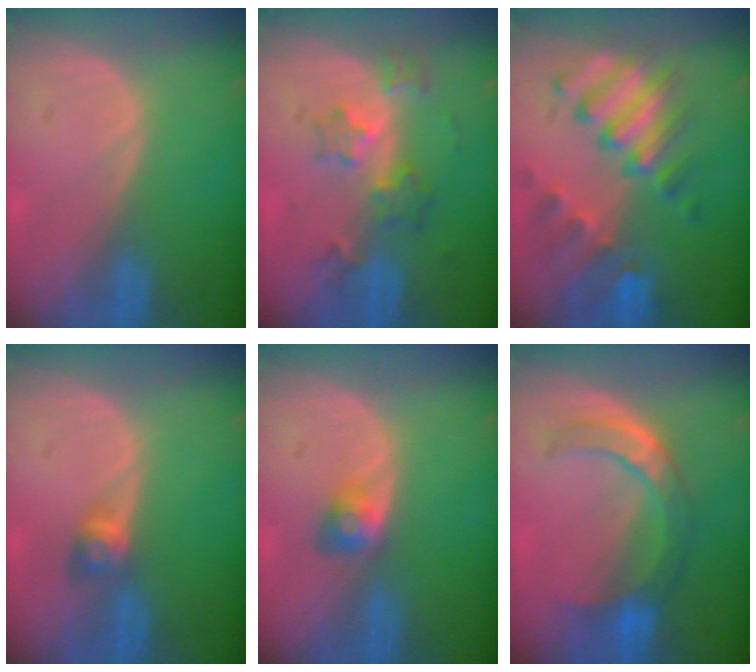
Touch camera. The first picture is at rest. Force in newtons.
{"total": 5.9, "press": 5.4, "slide": 2.4}
{"total": 10.1, "press": 8.9, "slide": 4.8}
{"total": 2.9, "press": 2.5, "slide": 1.4}
{"total": 2.8, "press": 2.6, "slide": 1.2}
{"total": 6.9, "press": 6.8, "slide": 1.3}